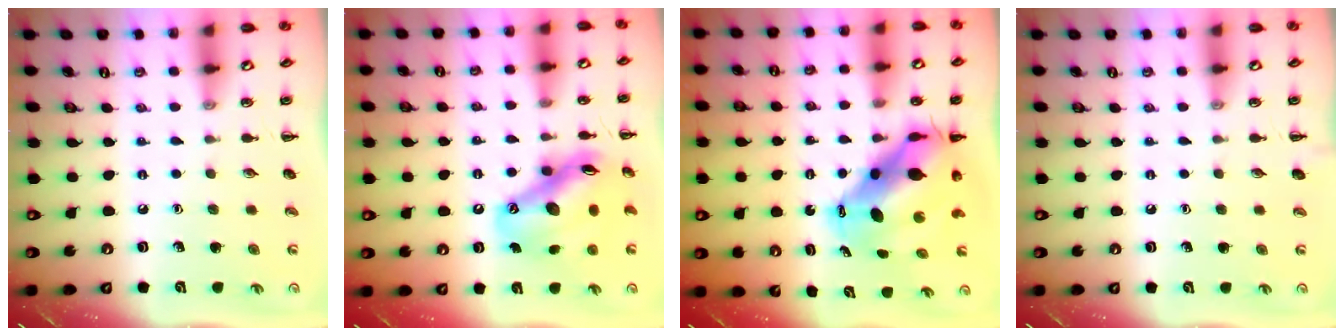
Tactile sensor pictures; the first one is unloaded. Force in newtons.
{"total": 16.2, "press": 15.7, "slide": 4.0}
{"total": 12.2, "press": 11.8, "slide": 3.2}
{"total": 0.0}